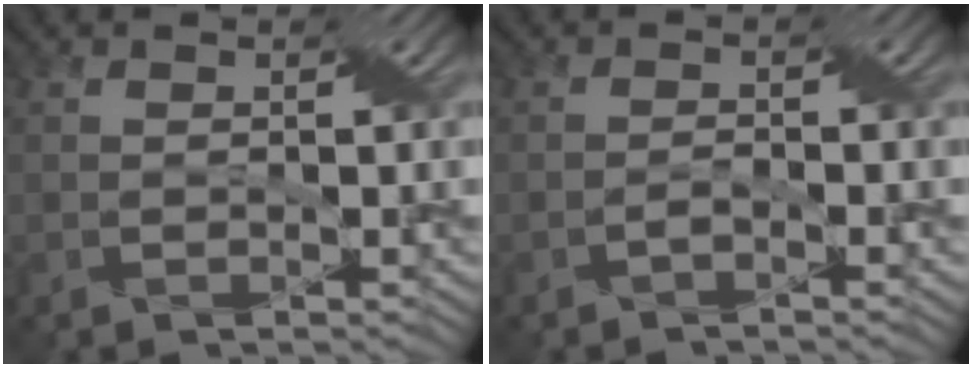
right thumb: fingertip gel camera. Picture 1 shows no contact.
{"total": 1.0, "force": [-0.8, 0.2, 0.5], "torque": [-0.013, 0.004, -0.016]}